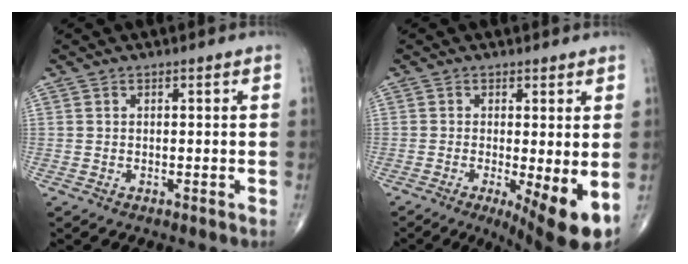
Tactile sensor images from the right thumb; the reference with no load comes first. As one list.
[{"total": 9.5, "force": [-2.5, 2.2, 8.9], "torque": [-0.129, -0.024, -0.035]}]